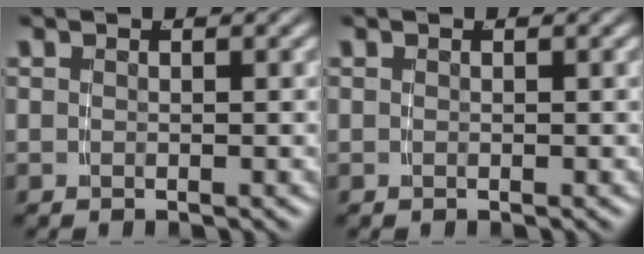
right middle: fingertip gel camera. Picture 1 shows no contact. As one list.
[{"total": 0.0}]